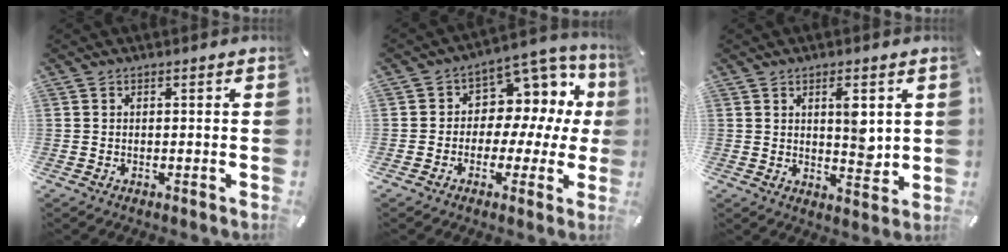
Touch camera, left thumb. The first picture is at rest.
{"total": 9.8, "force": [1.2, 8.2, 5.3], "torque": [-0.073, -0.020, 0.026]}
{"total": 6.4, "force": [2.4, 3.0, 5.2], "torque": [-0.069, -0.018, 0.033]}